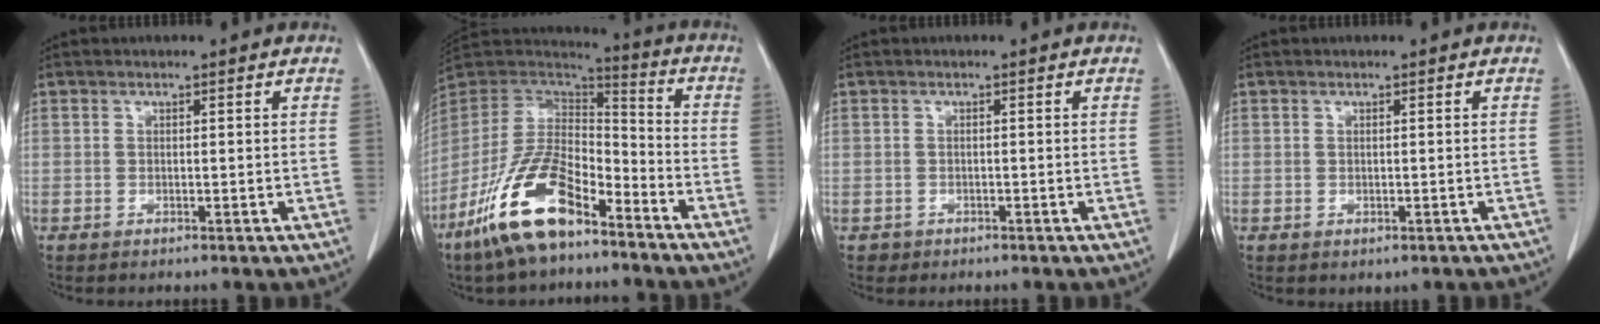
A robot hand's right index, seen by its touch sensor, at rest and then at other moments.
{"total": 16.2, "force": [-10.2, 6.0, 11.1], "torque": [-0.223, 0.005, -0.193]}
{"total": 1.1, "force": [-0.6, 0.9, -0.2], "torque": [-0.004, 0.004, -0.011]}
{"total": 1.2, "force": [-0.5, 1.0, 0.4], "torque": [-0.007, 0.003, 0.001]}